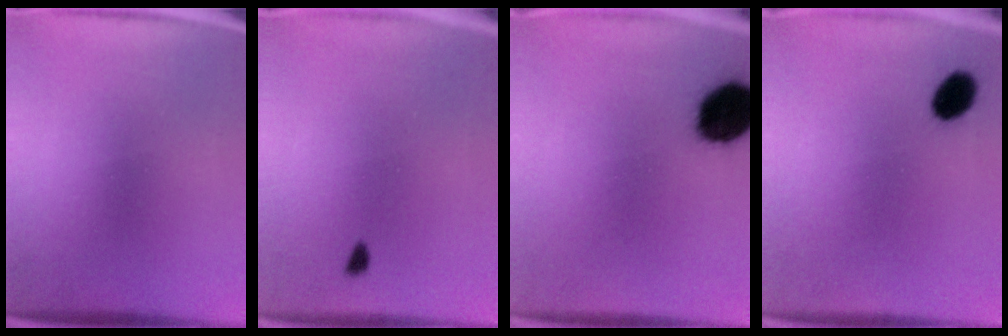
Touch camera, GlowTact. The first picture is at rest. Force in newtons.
{"total": 1.1}
{"total": 14.5}
{"total": 5.8}